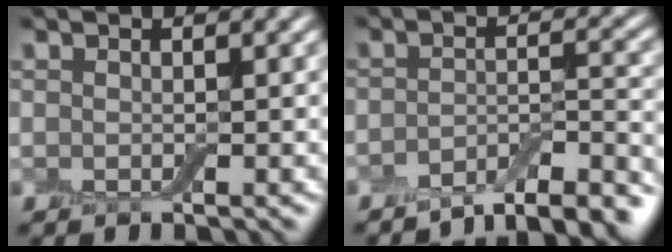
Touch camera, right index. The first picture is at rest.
{"total": 6.7, "force": [-5.7, 1.3, 3.2], "torque": [-0.049, 0.002, -0.091]}